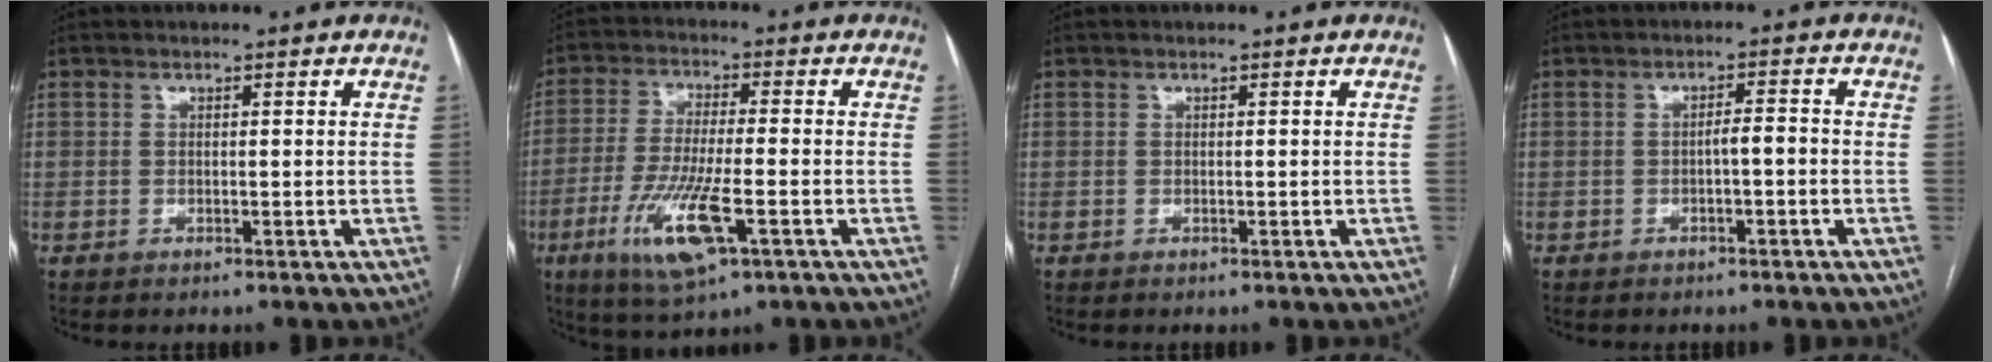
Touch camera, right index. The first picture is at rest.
{"total": 11.3, "force": [-4.5, 1.8, 10.2], "torque": [-0.211, -0.021, -0.079]}
{"total": 0.0}
{"total": 2.2, "force": [-0.7, 0.4, 2.1], "torque": [-0.031, 0.005, -0.011]}